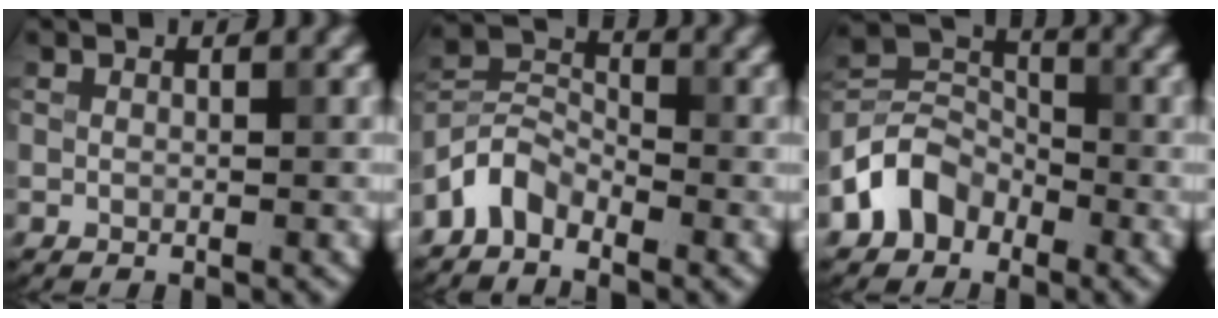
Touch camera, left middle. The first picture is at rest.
{"total": 3.7, "force": [-2.7, 2.0, 1.5], "torque": [-0.028, 0.012, -0.066]}
{"total": 4.6, "force": [-2.6, 3.4, 1.6], "torque": [-0.027, 0.008, -0.062]}